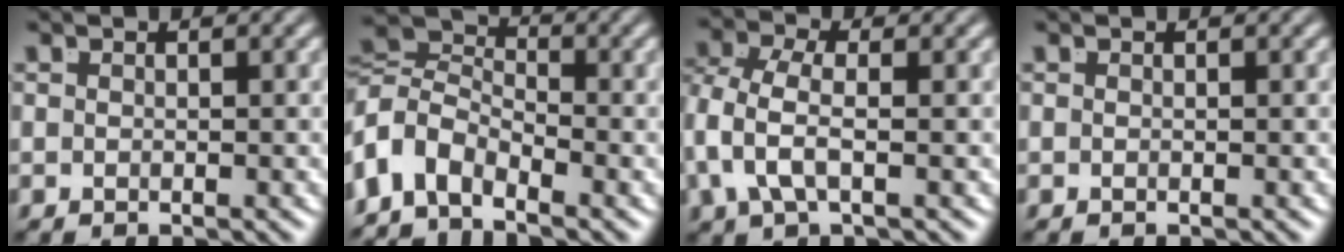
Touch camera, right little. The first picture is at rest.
{"total": 7.8, "force": [-1.1, 6.6, 4.0], "torque": [-0.096, -0.023, -0.025]}
{"total": 3.9, "force": [-0.5, 2.2, 3.1], "torque": [-0.091, -0.024, 0.001]}
{"total": 0.0}